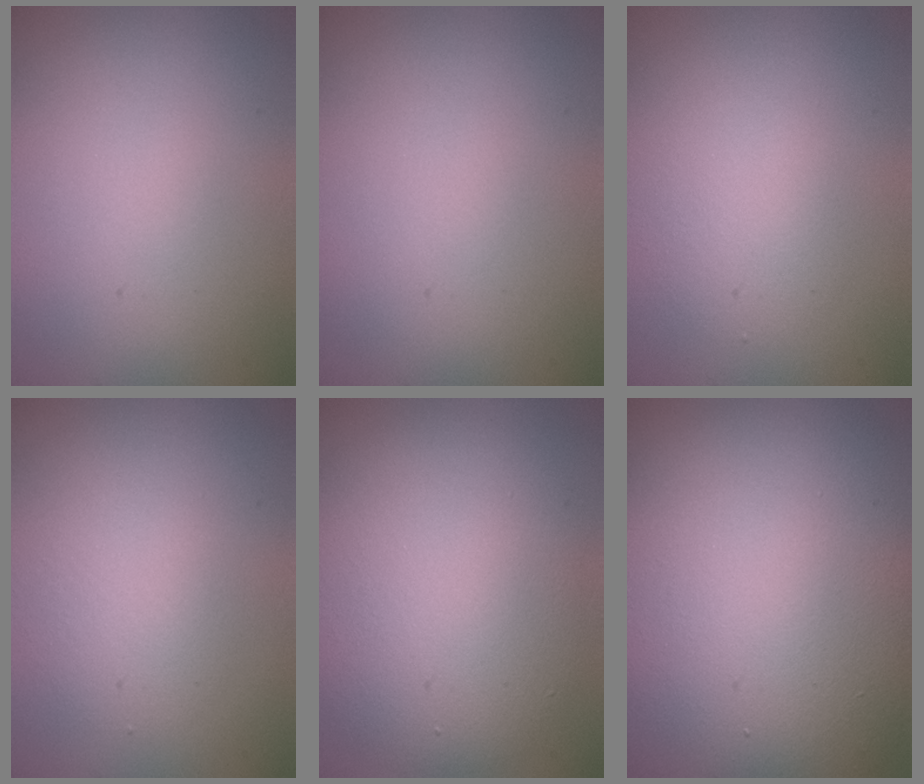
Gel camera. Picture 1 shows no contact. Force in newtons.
{"total": 0.0}
{"total": 2.6, "press": 2.6, "slide": 0.2}
{"total": 2.5, "press": 2.5, "slide": 0.3}
{"total": 7.9, "press": 7.9, "slide": 0.4}
{"total": 17.4, "press": 17.4, "slide": 1.0}